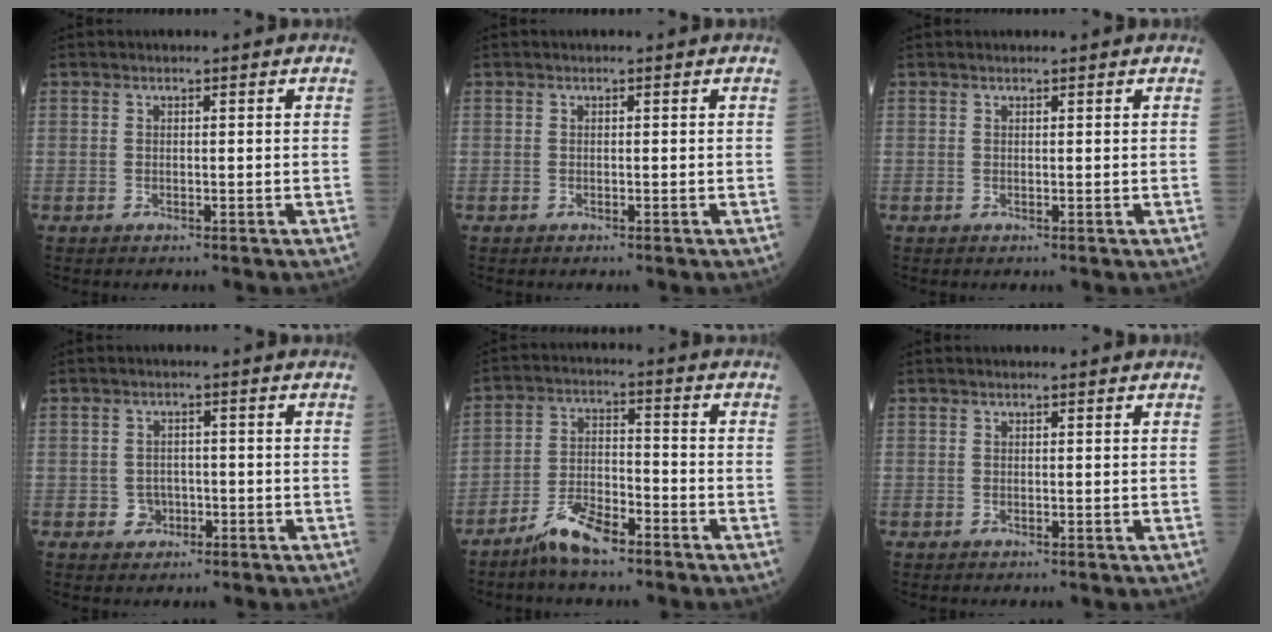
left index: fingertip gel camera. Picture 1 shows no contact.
{"total": 0.0}
{"total": 1.0, "force": [1.0, 0.0, 0.3], "torque": [-0.005, 0.010, 0.016]}
{"total": 2.5, "force": [-0.9, 2.2, 0.7], "torque": [-0.010, 0.006, -0.013]}
{"total": 6.9, "force": [-5.3, 1.8, 4.0], "torque": [-0.084, -0.006, -0.104]}
{"total": 0.6, "force": [0.6, 0.0, 0.1], "torque": [-0.006, 0.000, 0.007]}